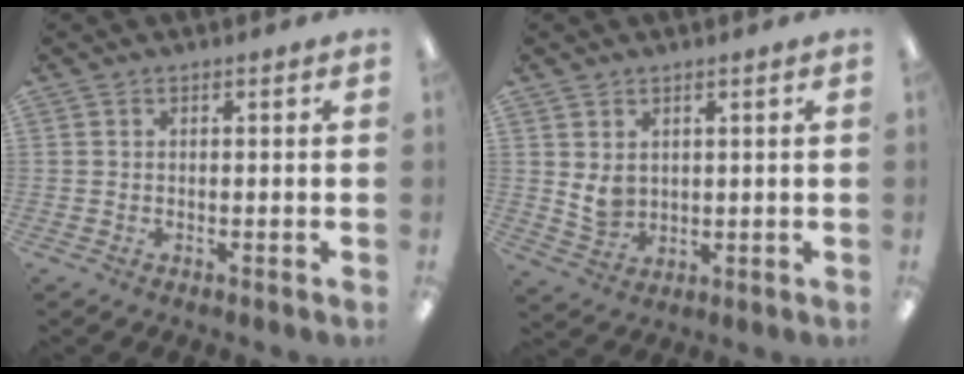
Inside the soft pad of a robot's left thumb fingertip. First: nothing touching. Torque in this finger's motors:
{"motor_torque": [0.31, 1.11, 0.36, -0.58, 0.01]}